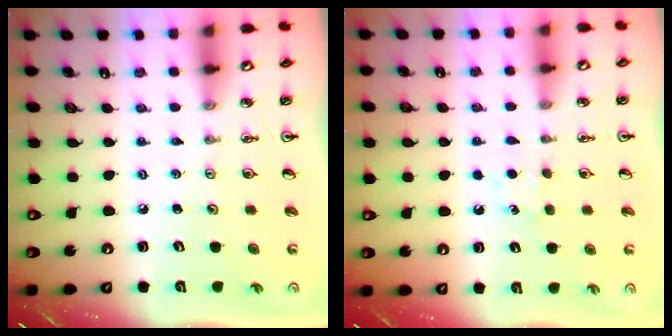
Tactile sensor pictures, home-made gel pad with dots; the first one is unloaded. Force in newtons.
{"total": 4.5, "press": 4.4, "slide": 0.5}